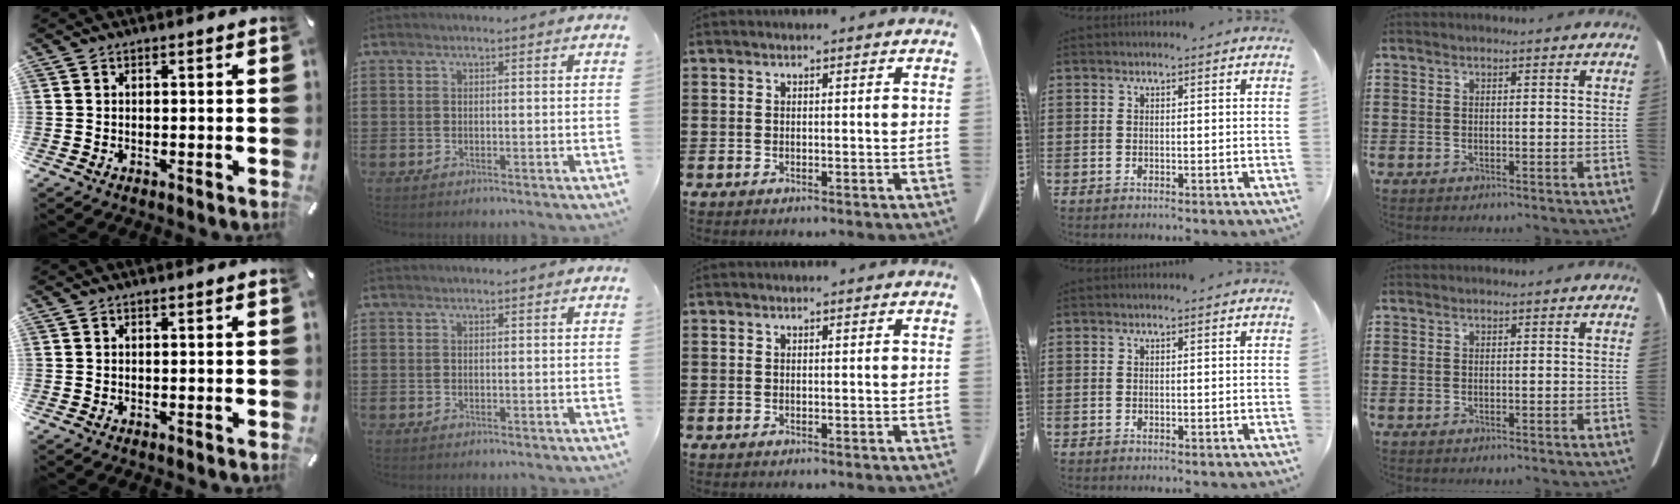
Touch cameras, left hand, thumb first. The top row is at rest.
{}